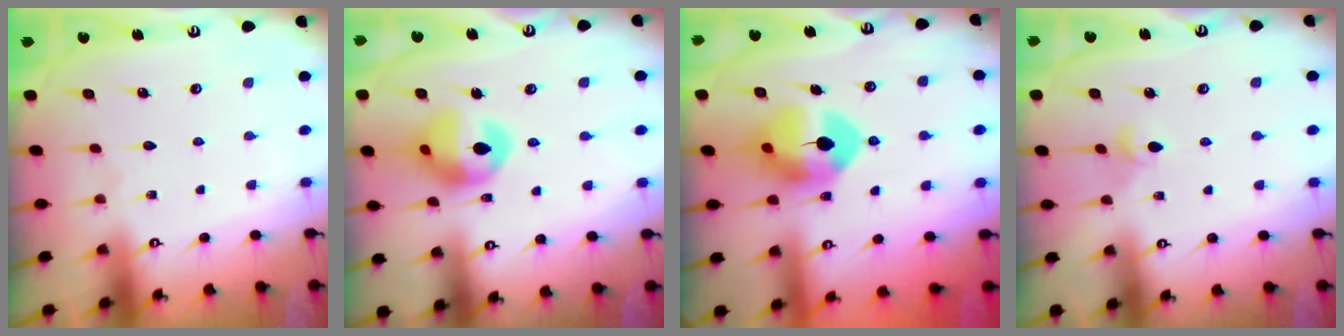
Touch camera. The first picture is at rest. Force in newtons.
{"total": 14.6, "press": 13.8, "slide": 4.8}
{"total": 9.7, "press": 9.7, "slide": 1.2}
{"total": 3.9, "press": 3.8, "slide": 0.9}